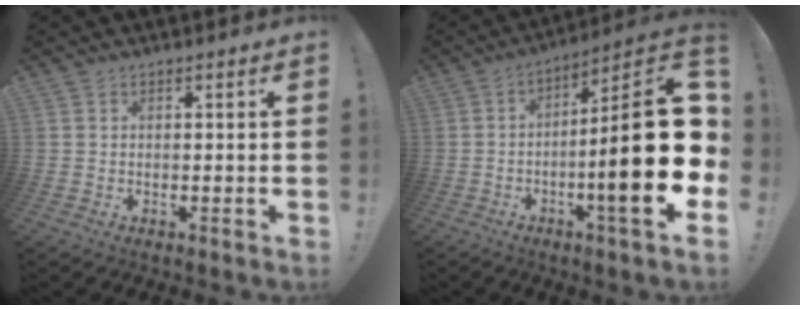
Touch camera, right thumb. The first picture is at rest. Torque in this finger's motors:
{"motor_torque": [0.44, 1.11, 2.29, -0.48, 0.39]}